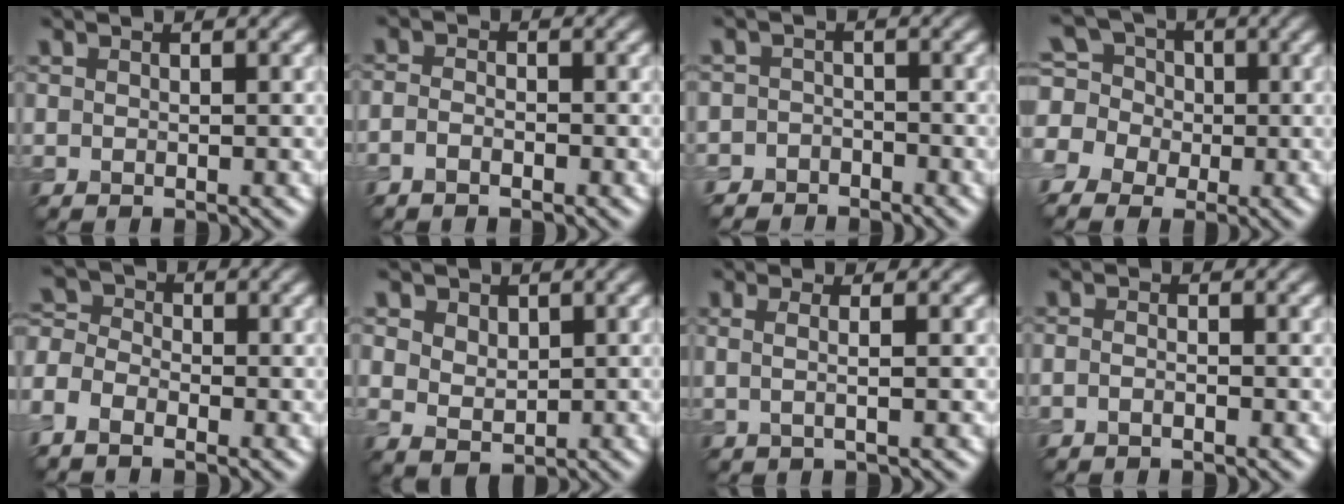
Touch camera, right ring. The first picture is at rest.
{"total": 1.5, "force": [-0.9, 0.7, 0.9], "torque": [-0.020, 0.001, -0.022]}
{"total": 2.8, "force": [-2.0, 1.9, -0.3], "torque": [0.043, 0.012, -0.046]}
{"total": 5.9, "force": [-0.7, 5.3, 2.4], "torque": [-0.066, 0.026, -0.040]}
{"total": 4.2, "force": [-2.6, 2.4, 2.1], "torque": [-0.047, 0.003, -0.057]}
{"total": 3.5, "force": [1.5, 2.6, 1.9], "torque": [-0.048, 0.009, 0.025]}
{"total": 2.1, "force": [0.4, 0.8, 1.9], "torque": [-0.029, -0.003, -0.011]}
{"total": 0.9, "force": [-0.6, 0.3, 0.6], "torque": [-0.014, 0.000, -0.013]}